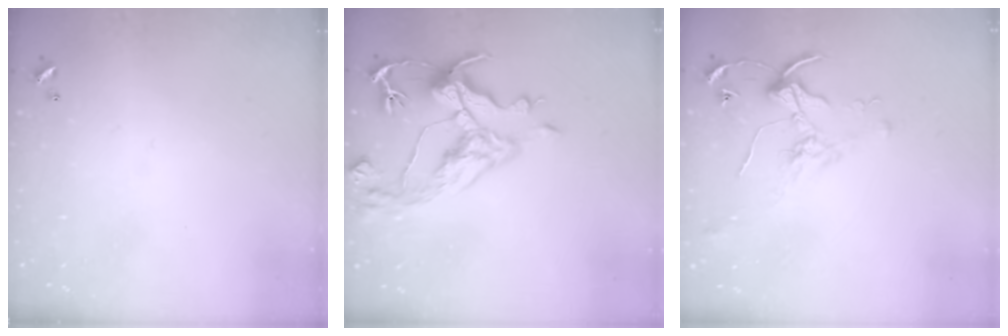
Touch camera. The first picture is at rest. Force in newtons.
{"total": 8.7, "press": 8.5, "slide": 1.9}
{"total": 2.1, "press": 2.1, "slide": 0.1}